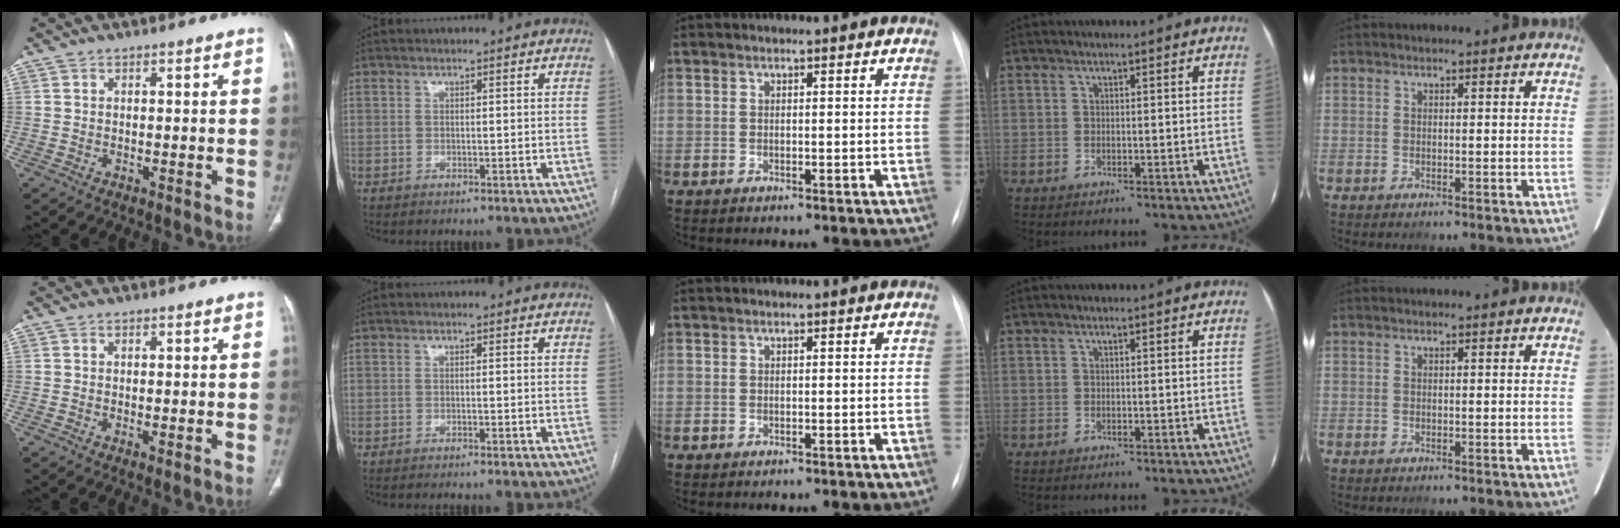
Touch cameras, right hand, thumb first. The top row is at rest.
{"thumb": {"total": 1.1, "force": [-0.1, 0.4, 1.0], "torque": [-0.021, -0.006, 0.000]}, "index": {"total": 0.7, "force": [-0.5, -0.2, 0.4], "torque": [-0.012, 0.003, -0.011]}}